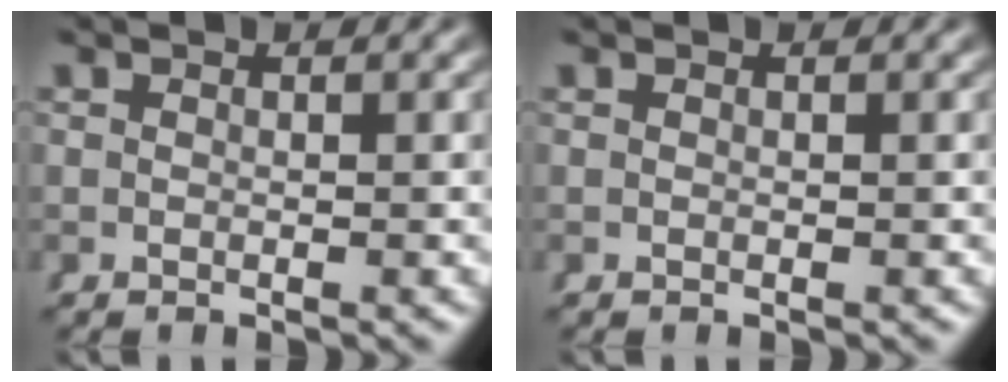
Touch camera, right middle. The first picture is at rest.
{"total": 0.0}